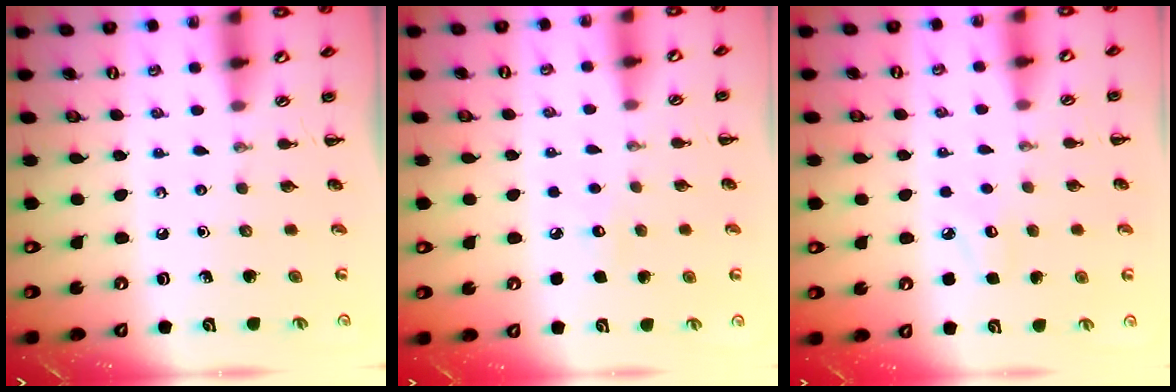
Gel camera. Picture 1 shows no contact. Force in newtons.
{"total": 4.8, "press": 4.6, "slide": 1.2}
{"total": 5.5, "press": 5.2, "slide": 1.6}